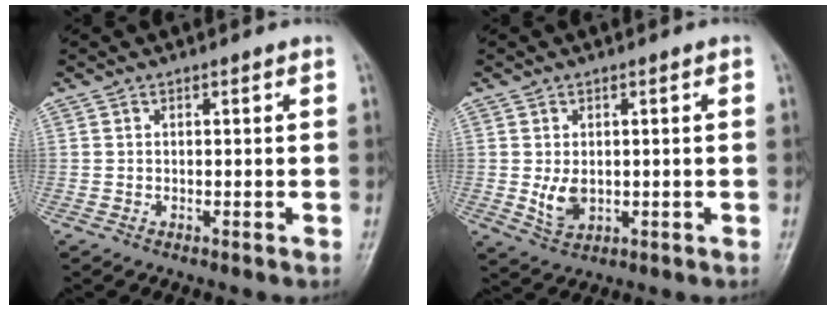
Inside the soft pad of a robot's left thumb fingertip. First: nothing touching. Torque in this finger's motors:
{"motor_torque": [0.65, 0.66, 0.51, 0.13, 0.02]}